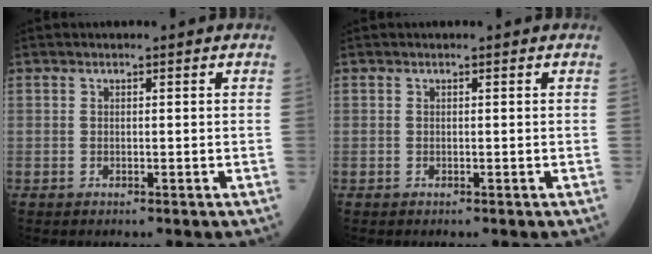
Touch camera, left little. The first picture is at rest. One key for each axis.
{"total": 0.0}